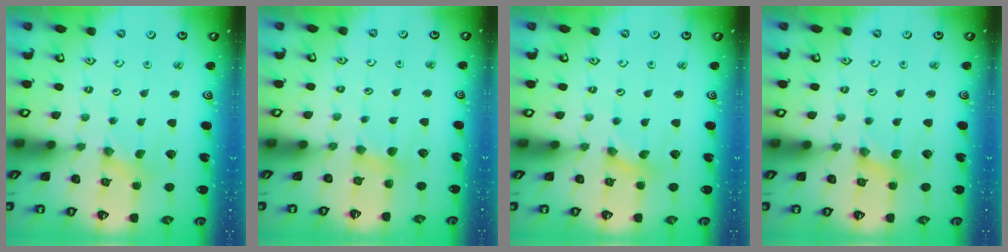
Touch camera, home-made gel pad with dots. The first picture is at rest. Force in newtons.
{"total": 3.9, "press": 3.9, "slide": 0.4}
{"total": 0.0}
{"total": 1.9, "press": 1.9, "slide": 0.3}